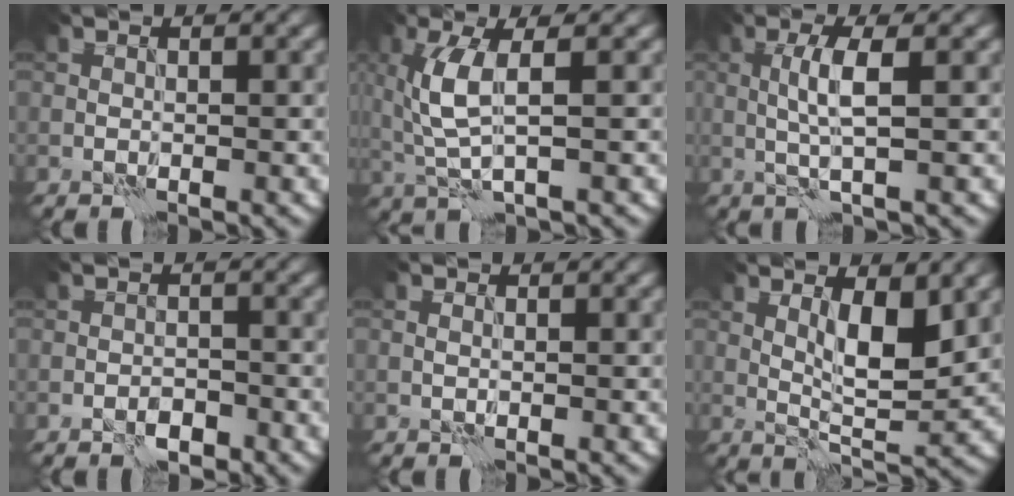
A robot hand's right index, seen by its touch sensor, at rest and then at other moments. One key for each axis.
{"total": 4.5, "fx": 0.8, "fy": 1.3, "fz": 4.3, "tx": -0.103, "ty": -0.001, "tz": 0.017}
{"total": 3.2, "fx": 0.3, "fy": 0.4, "fz": 3.1, "tx": -0.065, "ty": 0.005, "tz": 0.004}
{"total": 2.1, "fx": -1.4, "fy": 1.1, "fz": 1.1, "tx": -0.012, "ty": 0.005, "tz": -0.026}
{"total": 0.6, "fx": 0.0, "fy": 0.5, "fz": 0.4, "tx": -0.007, "ty": 0.000, "tz": -0.001}
{"total": 4.6, "fx": 1.5, "fy": 1.2, "fz": 4.2, "tx": -0.077, "ty": -0.004, "tz": 0.029}